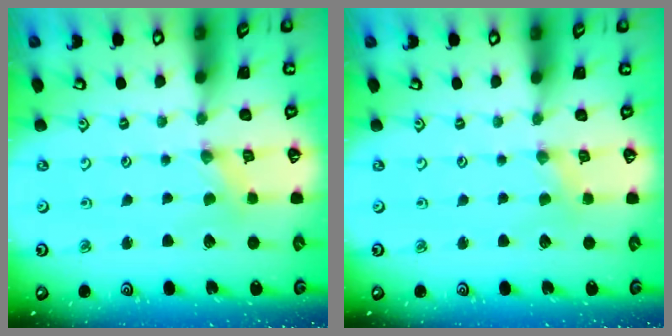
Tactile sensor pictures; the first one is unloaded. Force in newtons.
{"total": 0.5, "press": 0.5, "slide": 0.1}